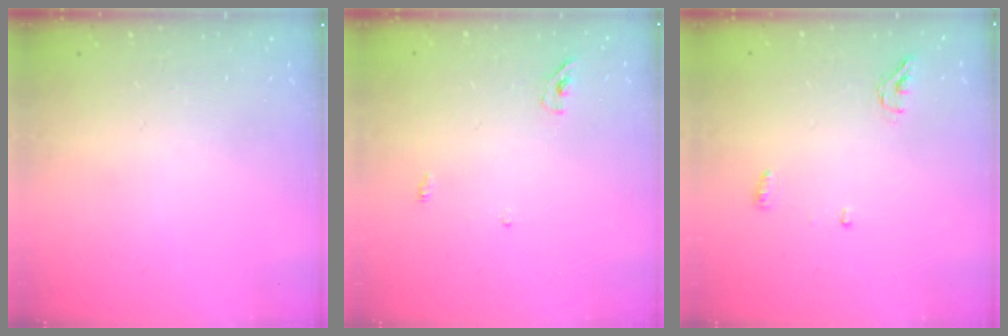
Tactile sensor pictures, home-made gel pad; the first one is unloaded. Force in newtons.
{"total": 3.7, "press": 3.6, "slide": 1.0}
{"total": 4.3, "press": 4.0, "slide": 1.4}